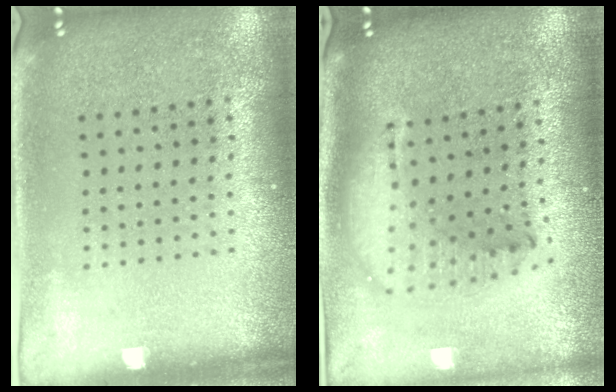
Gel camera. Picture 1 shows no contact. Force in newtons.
{"total": 2.2, "press": 1.7, "slide": 1.4}